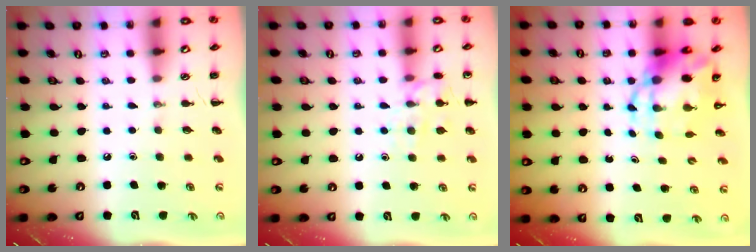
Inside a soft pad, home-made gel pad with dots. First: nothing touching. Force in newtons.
{"total": 11.2, "press": 11.2, "slide": 0.8}
{"total": 7.1, "press": 6.8, "slide": 1.9}